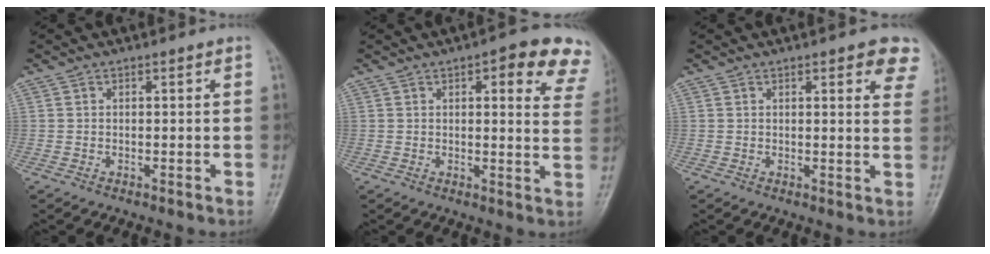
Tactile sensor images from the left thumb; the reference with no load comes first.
{"total": 12.7, "force": [7.4, 4.3, 9.4], "torque": [-0.069, -0.025, 0.068]}
{"total": 7.4, "force": [4.4, 2.6, 5.4], "torque": [-0.032, -0.014, 0.042]}